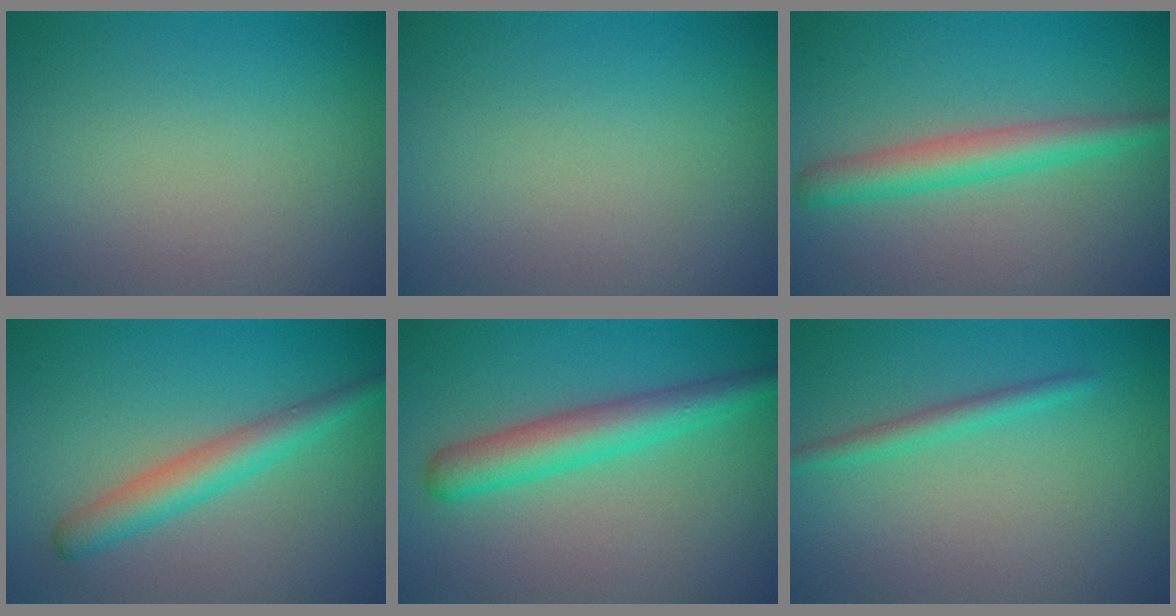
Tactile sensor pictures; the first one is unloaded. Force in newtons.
{"total": 0.0}
{"total": 3.7, "press": 3.7, "slide": 0.1}
{"total": 3.6, "press": 3.6, "slide": 0.2}
{"total": 4.7, "press": 4.7, "slide": 0.2}
{"total": 1.7, "press": 1.7, "slide": 0.1}